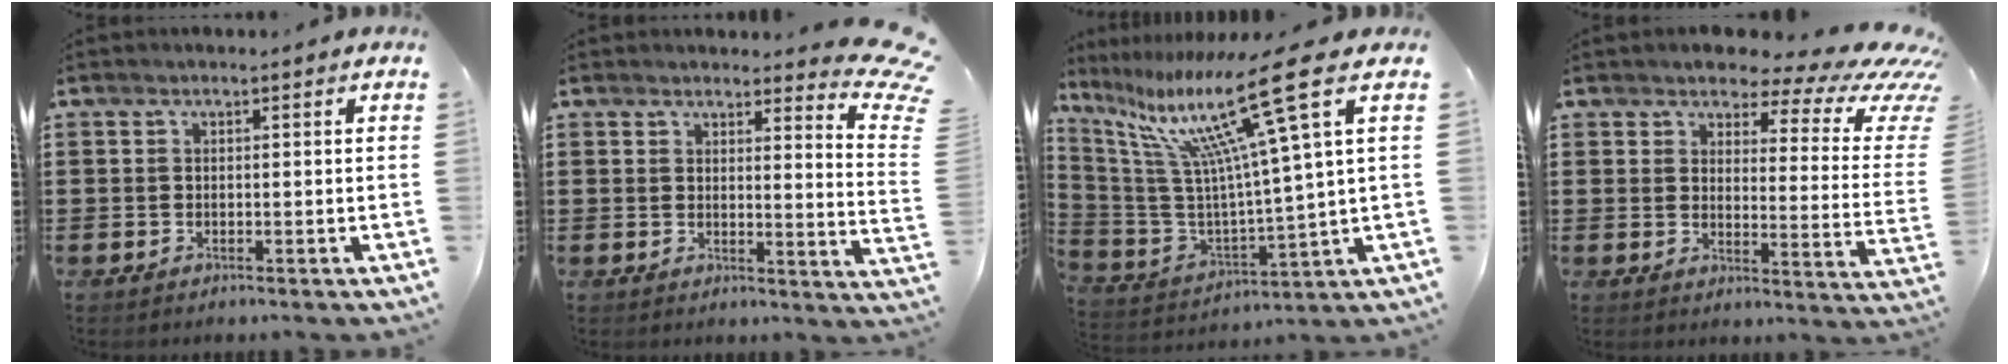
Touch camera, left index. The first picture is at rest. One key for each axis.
{"total": 5.3, "fx": 4.5, "fy": 0.4, "fz": 2.7, "tx": -0.039, "ty": -0.031, "tz": 0.075}
{"total": 17.9, "fx": 10.0, "fy": 0.9, "fz": 14.8, "tx": -0.314, "ty": -0.052, "tz": 0.146}
{"total": 6.8, "fx": 5.4, "fy": 1.9, "fz": 3.6, "tx": -0.071, "ty": -0.038, "tz": 0.090}